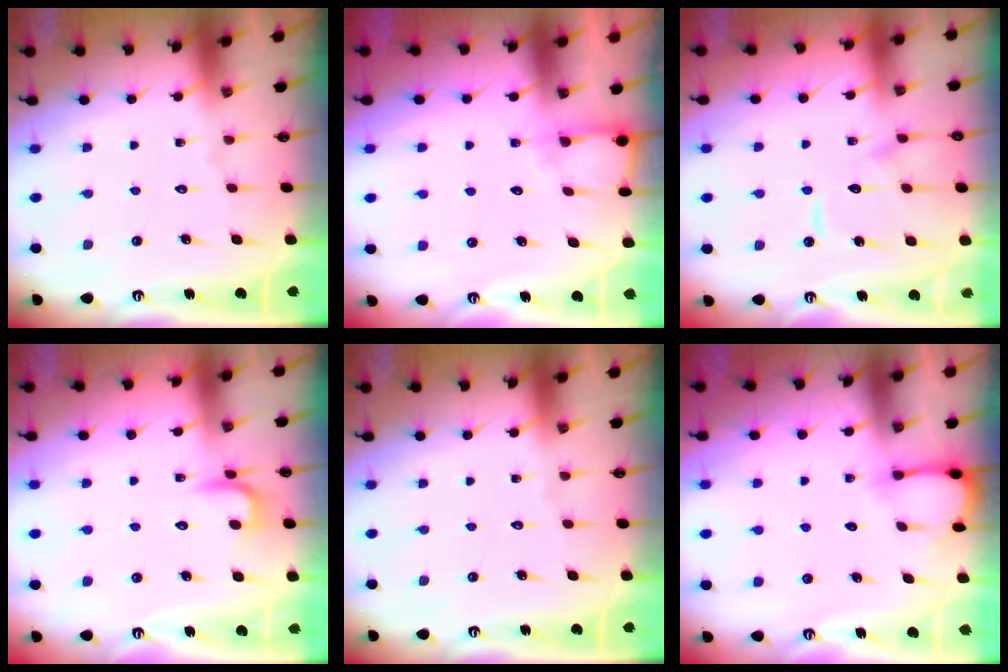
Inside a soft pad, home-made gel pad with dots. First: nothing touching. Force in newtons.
{"total": 5.7, "press": 5.7, "slide": 0.4}
{"total": 11.2, "press": 11.2, "slide": 1.2}
{"total": 4.1, "press": 4.1, "slide": 0.5}
{"total": 0.0}
{"total": 6.2, "press": 6.2, "slide": 0.3}